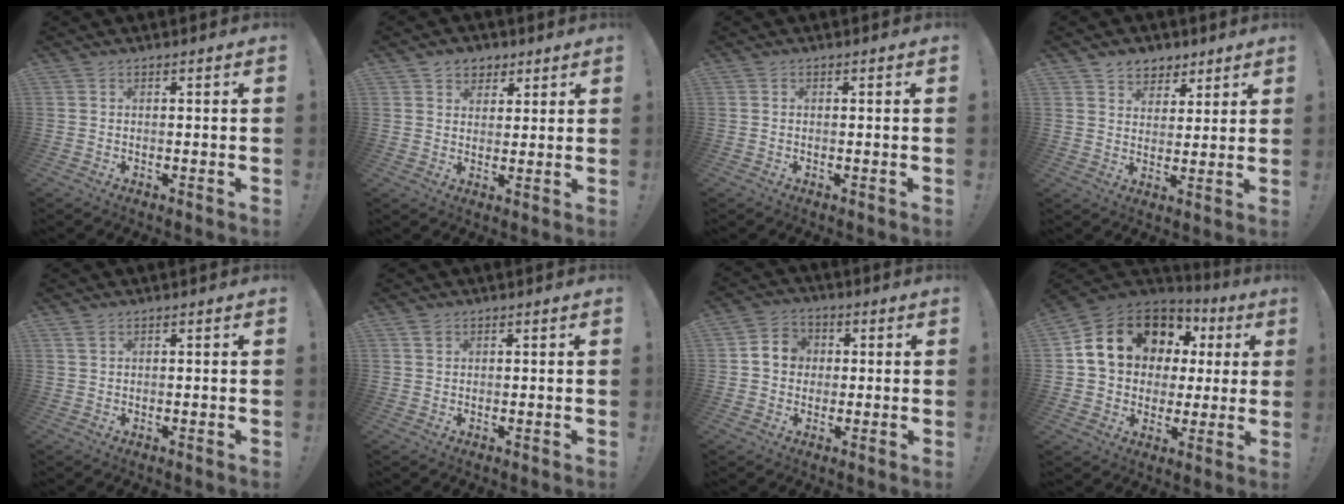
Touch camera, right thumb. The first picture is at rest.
{"total": 5.7, "force": [3.1, 4.7, 1.0], "torque": [-0.003, -0.019, 0.058]}
{"total": 0.0}
{"total": 6.9, "force": [4.5, 5.2, 0.8], "torque": [-0.007, -0.032, 0.089]}
{"total": 1.5, "force": [1.0, 0.6, 0.9], "torque": [-0.014, -0.002, 0.017]}
{"total": 1.3, "force": [0.8, 0.9, 0.4], "torque": [0.003, -0.004, 0.013]}
{"total": 7.0, "force": [0.9, 6.4, 2.9], "torque": [-0.045, 0.010, 0.021]}
{"total": 17.9, "force": [7.6, 13.4, 9.0], "torque": [-0.147, -0.028, 0.163]}